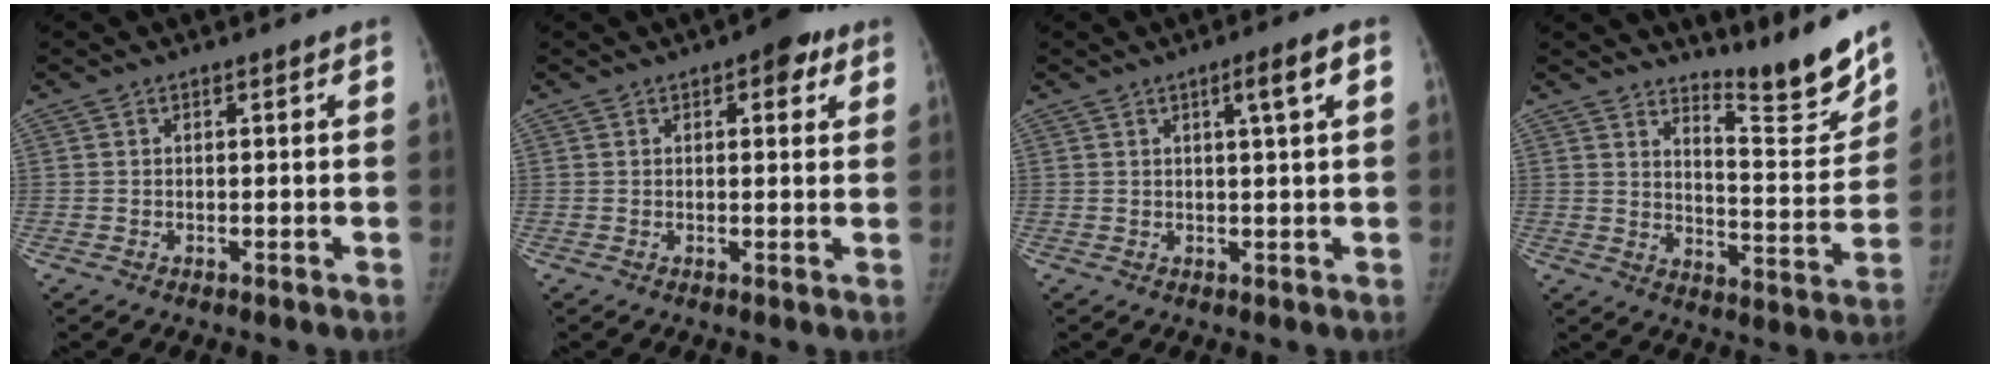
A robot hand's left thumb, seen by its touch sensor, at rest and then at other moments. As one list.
[{"total": 5.2, "force": [2.7, 2.3, 3.8], "torque": [-0.027, -0.004, 0.027]}, {"total": 4.2, "force": [1.5, 0.0, 3.9], "torque": [-0.062, 0.002, 0.024]}, {"total": 13.4, "force": [12.0, 1.4, 5.7], "torque": [-0.057, -0.122, 0.176]}]